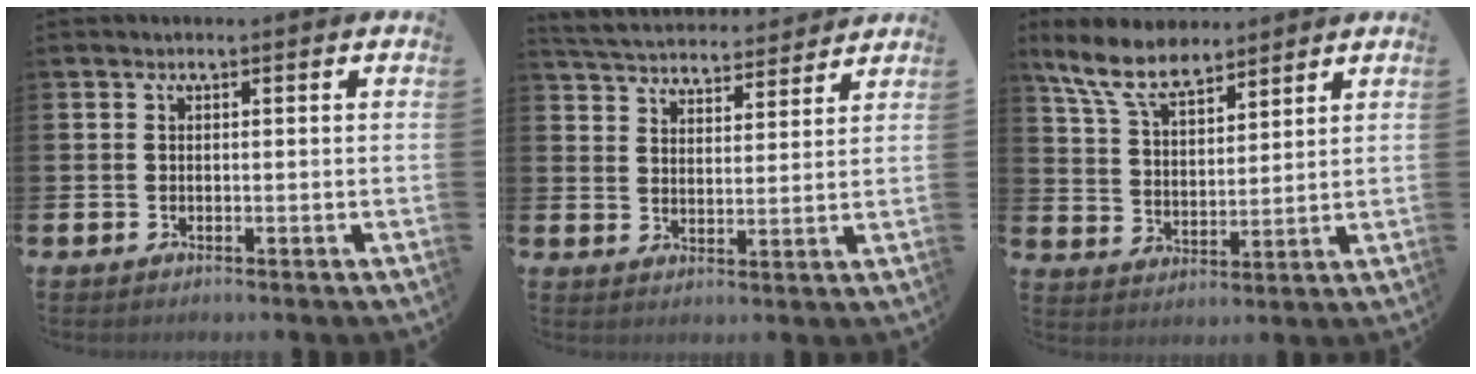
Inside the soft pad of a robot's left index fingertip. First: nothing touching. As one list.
[{"total": 5.1, "force": [5.1, 0.8, 0.3], "torque": [-0.033, -0.035, 0.090]}, {"total": 8.4, "force": [7.2, 2.8, 3.4], "torque": [-0.099, -0.020, 0.132]}]